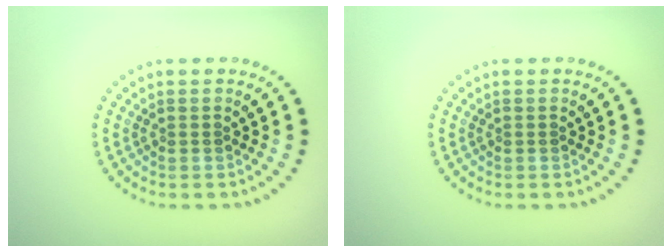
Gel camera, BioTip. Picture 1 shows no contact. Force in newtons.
{"total": 0.0}